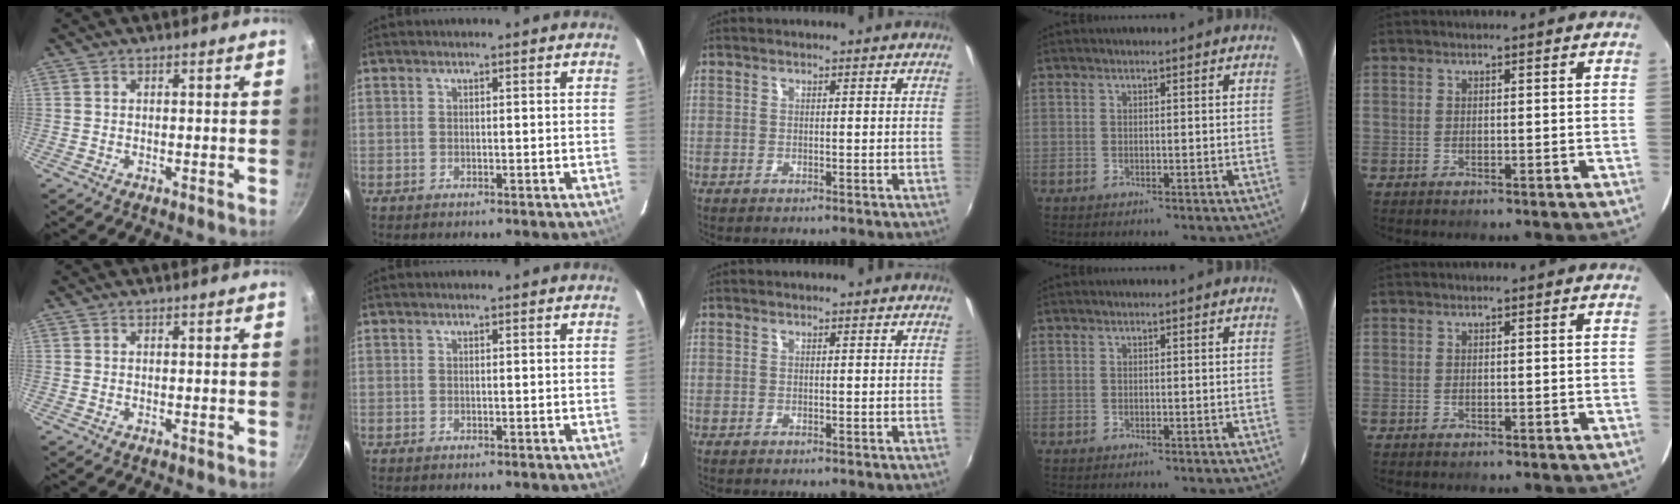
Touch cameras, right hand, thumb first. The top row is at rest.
{}